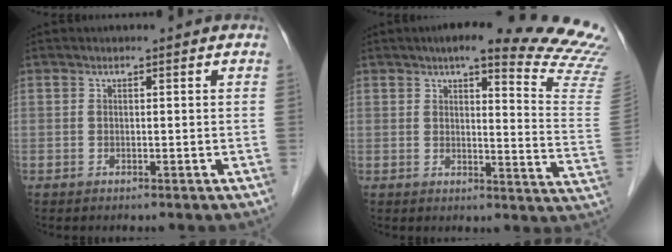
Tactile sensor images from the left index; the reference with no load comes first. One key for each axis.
{"total": 20.0, "fx": 17.9, "fy": 1.0, "fz": 9.0, "tx": -0.097, "ty": -0.078, "tz": 0.188}